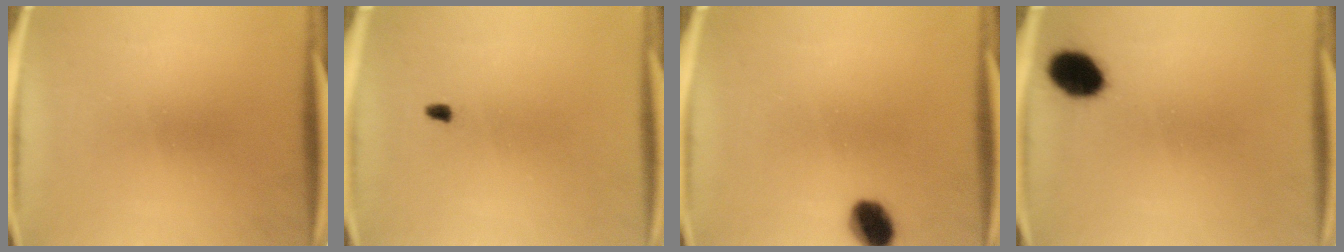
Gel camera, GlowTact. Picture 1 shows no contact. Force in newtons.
{"total": 0.9}
{"total": 6.4}
{"total": 7.5}